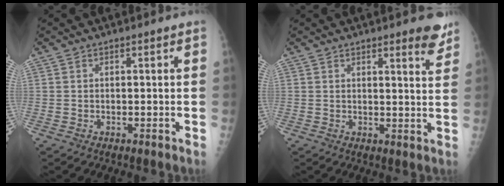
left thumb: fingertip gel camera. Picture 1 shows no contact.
{"total": 5.3, "force": [4.0, 1.1, 3.3], "torque": [-0.027, -0.026, 0.042]}